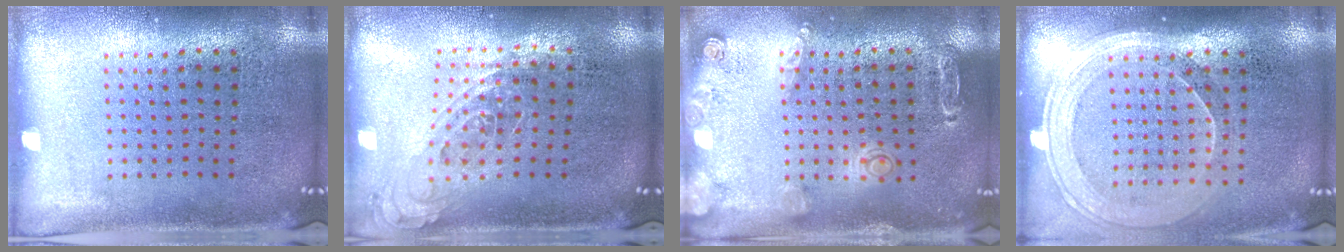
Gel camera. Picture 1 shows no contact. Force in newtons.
{"total": 0.8, "press": 0.8, "slide": 0.3}
{"total": 1.5, "press": 1.5, "slide": 0.1}
{"total": 1.8, "press": 1.7, "slide": 0.8}